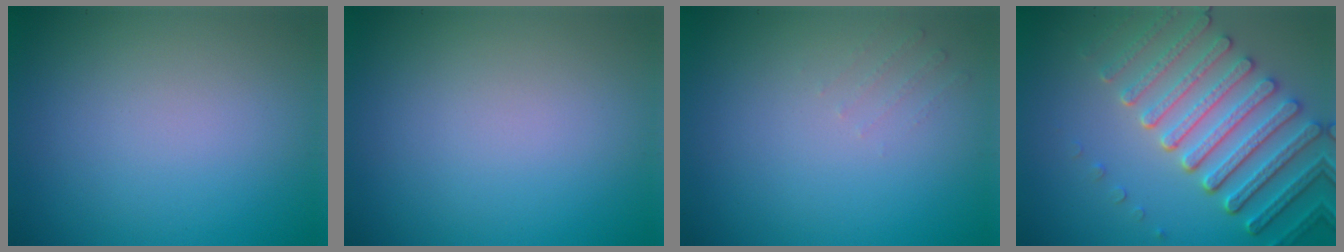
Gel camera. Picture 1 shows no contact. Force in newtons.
{"total": 0.0}
{"total": 0.8, "press": 0.8, "slide": 0.2}
{"total": 6.9, "press": 5.7, "slide": 3.9}